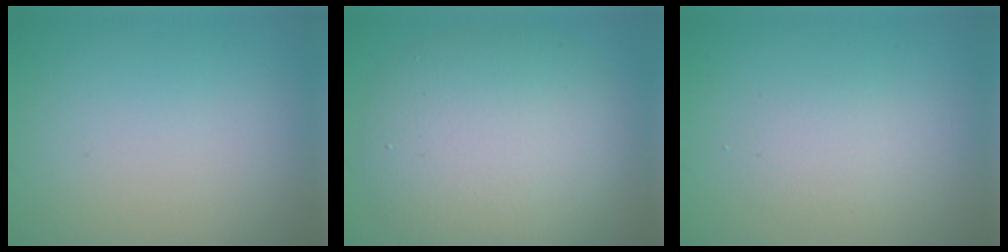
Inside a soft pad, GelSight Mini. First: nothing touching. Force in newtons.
{"total": 7.9, "press": 7.9, "slide": 0.8}
{"total": 1.7, "press": 1.7, "slide": 0.0}